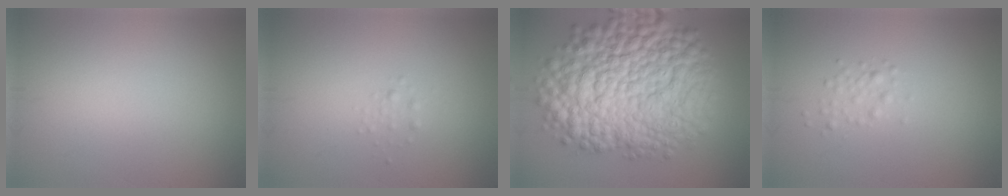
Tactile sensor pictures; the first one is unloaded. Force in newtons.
{"total": 0.6, "press": 0.6, "slide": 0.0}
{"total": 15.3, "press": 15.2, "slide": 0.5}
{"total": 1.2, "press": 1.2, "slide": 0.0}